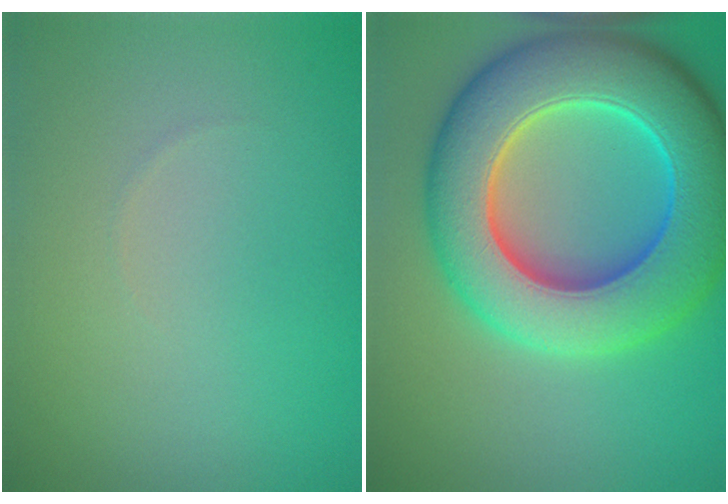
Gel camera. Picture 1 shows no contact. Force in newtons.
{"total": 12.5, "press": 12.5, "slide": 0.3}